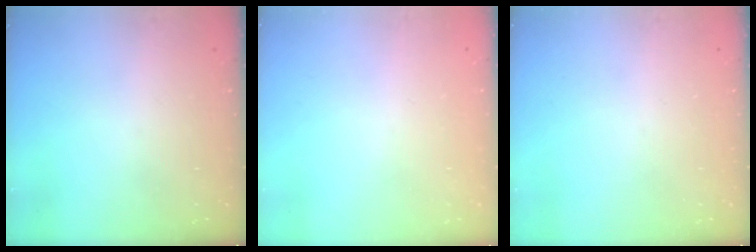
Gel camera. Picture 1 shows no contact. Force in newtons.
{"total": 2.4, "press": 2.4, "slide": 0.2}
{"total": 0.0}